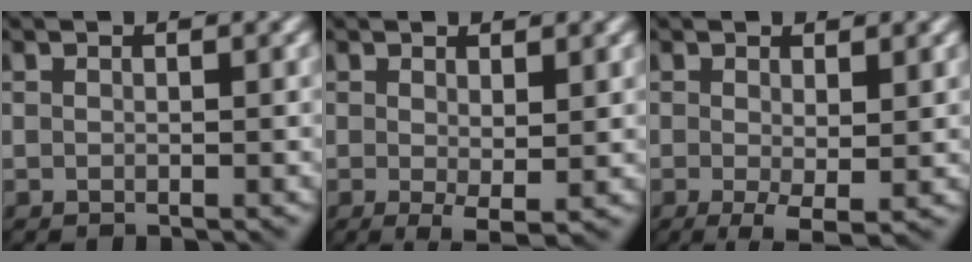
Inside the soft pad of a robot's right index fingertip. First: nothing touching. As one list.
[{"total": 2.1, "force": [0.1, 0.6, 2.1], "torque": [-0.036, -0.010, 0.006]}, {"total": 2.9, "force": [-0.4, 0.7, 2.8], "torque": [-0.052, -0.012, -0.006]}]